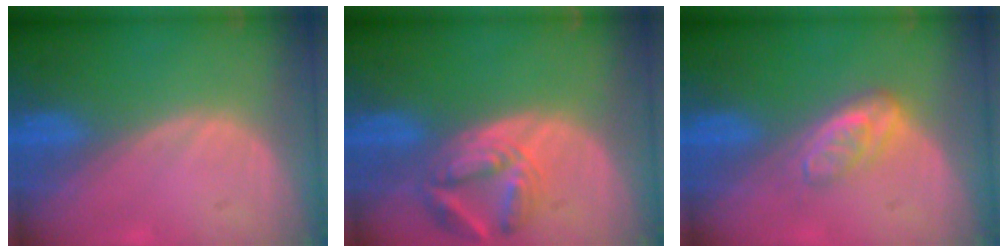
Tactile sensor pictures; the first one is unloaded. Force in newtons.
{"total": 7.0, "press": 6.4, "slide": 2.8}
{"total": 5.0, "press": 4.4, "slide": 2.4}